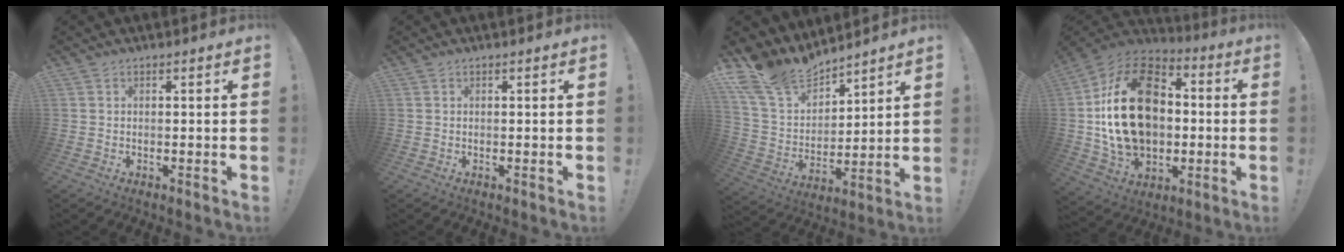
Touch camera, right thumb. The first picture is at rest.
{"total": 0.0}
{"total": 15.2, "force": [13.2, 6.6, 3.7], "torque": [-0.091, -0.102, 0.250]}
{"total": 27.1, "force": [1.3, 18.8, 19.6], "torque": [-0.360, 0.022, 0.036]}